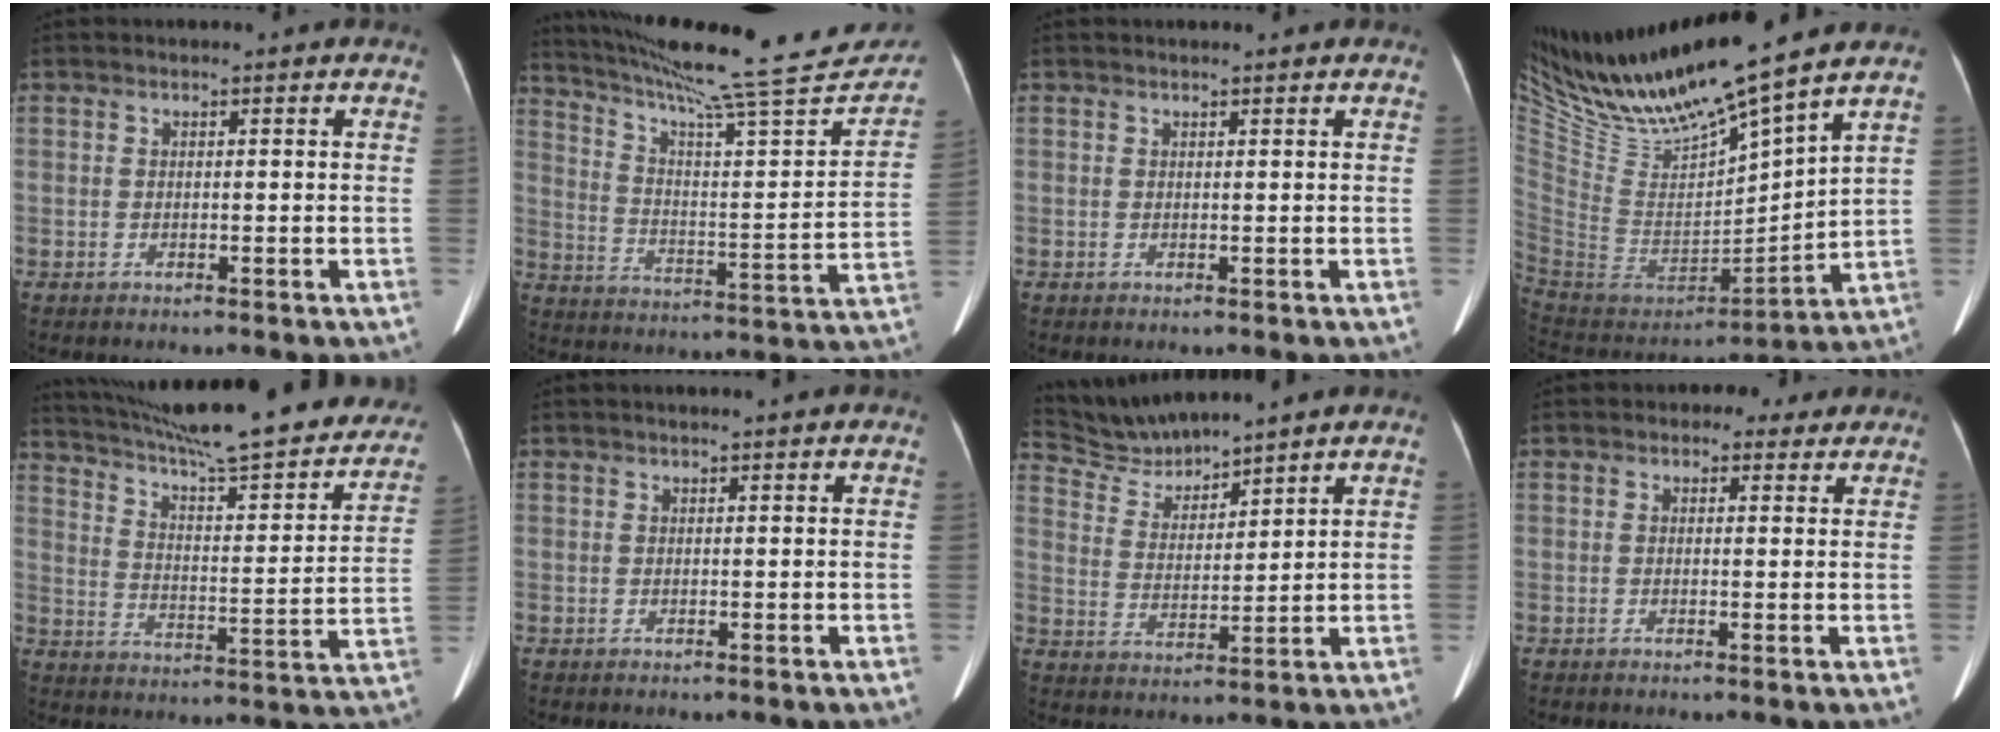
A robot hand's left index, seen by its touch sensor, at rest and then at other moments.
{"total": 26.9, "force": [24.0, 1.5, 12.1], "torque": [-0.191, -0.052, 0.325]}
{"total": 1.4, "force": [1.3, 0.2, 0.5], "torque": [-0.008, 0.016, 0.017]}
{"total": 19.8, "force": [16.9, 0.9, 10.2], "torque": [-0.189, -0.019, 0.320]}
{"total": 31.9, "force": [27.1, 4.3, 16.2], "torque": [-0.256, -0.049, 0.354]}
{"total": 2.2, "force": [1.9, 0.0, 1.0], "torque": [-0.011, 0.015, 0.024]}
{"total": 7.5, "force": [7.5, 0.0, 0.8], "torque": [-0.035, 0.013, 0.157]}
{"total": 2.8, "force": [2.0, 1.8, 0.7], "torque": [-0.002, 0.011, 0.021]}